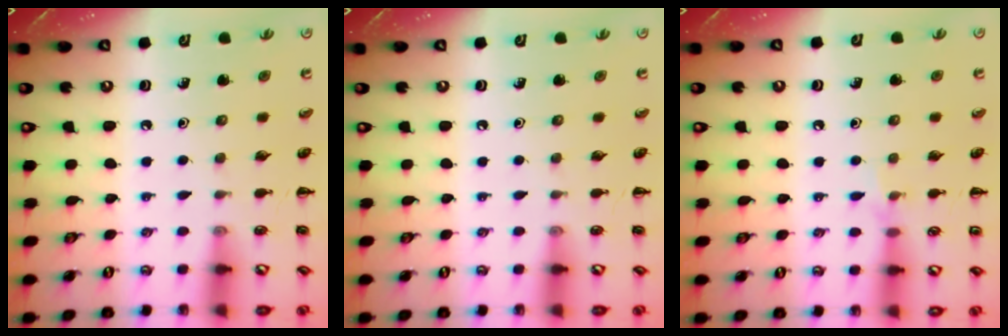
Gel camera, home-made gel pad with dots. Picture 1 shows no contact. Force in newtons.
{"total": 0.0}
{"total": 4.8, "press": 4.6, "slide": 1.3}